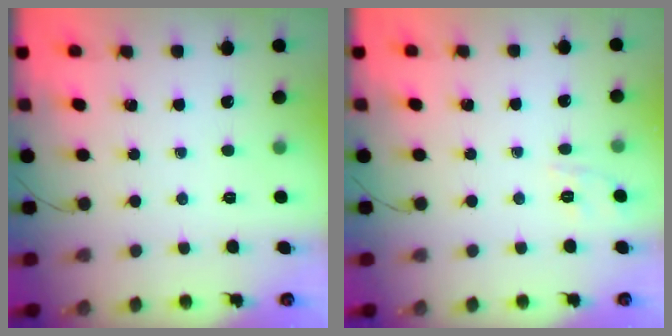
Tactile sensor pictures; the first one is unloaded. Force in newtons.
{"total": 1.7, "press": 0.3, "slide": 1.6}